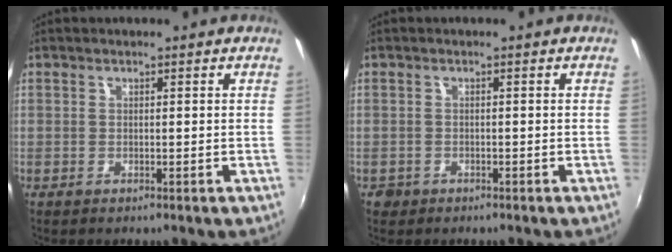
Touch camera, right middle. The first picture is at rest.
{"total": 1.8, "force": [-1.0, 1.4, 0.4], "torque": [-0.013, -0.003, -0.016]}